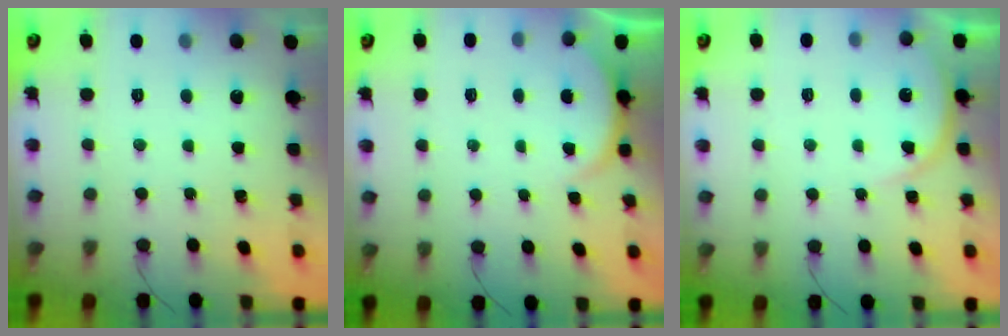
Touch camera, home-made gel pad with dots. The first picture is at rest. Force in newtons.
{"total": 2.2, "press": 2.1, "slide": 0.5}
{"total": 5.0, "press": 5.0, "slide": 0.5}